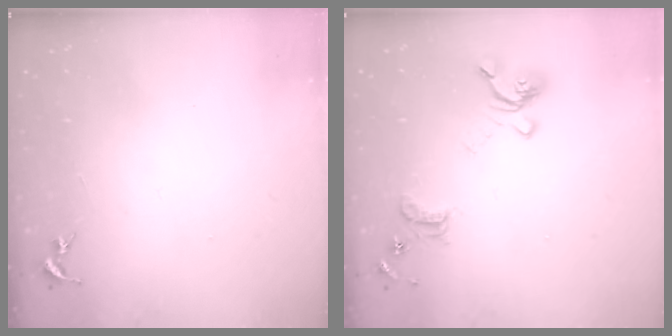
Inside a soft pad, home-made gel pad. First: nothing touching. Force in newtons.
{"total": 14.2, "press": 14.1, "slide": 1.6}